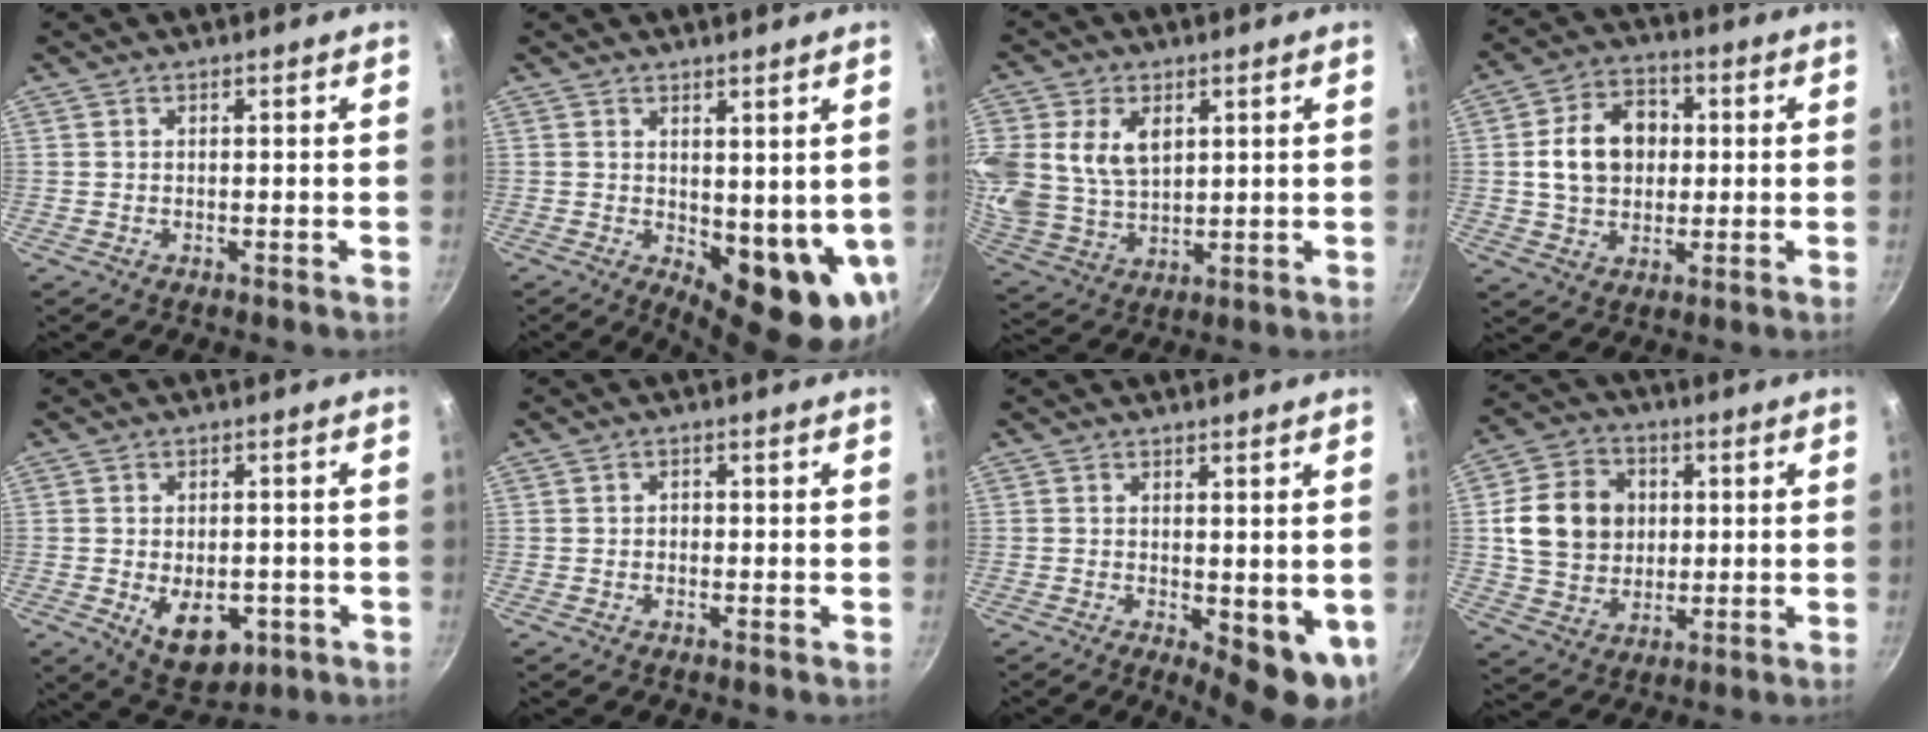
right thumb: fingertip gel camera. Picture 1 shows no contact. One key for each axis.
{"total": 11.3, "fx": 0.8, "fy": 5.1, "fz": 10.1, "tx": -0.107, "ty": -0.025, "tz": 0.026}
{"total": 15.6, "fx": 4.4, "fy": 11.1, "fz": 10.1, "tx": -0.219, "ty": -0.012, "tz": 0.094}
{"total": 12.2, "fx": 1.2, "fy": 9.4, "fz": 7.7, "tx": -0.101, "ty": 0.017, "tz": 0.014}
{"total": 9.6, "fx": -2.8, "fy": 5.9, "fz": 7.0, "tx": -0.075, "ty": 0.000, "tz": -0.023}
{"total": 1.1, "fx": -0.4, "fy": 0.9, "fz": 0.5, "tx": -0.006, "ty": 0.004, "tz": -0.010}
{"total": 8.8, "fx": -0.9, "fy": 3.4, "fz": 8.1, "tx": -0.083, "ty": -0.012, "tz": -0.003}
{"total": 13.8, "fx": 1.9, "fy": 11.5, "fz": 7.5, "tx": -0.108, "ty": 0.007, "tz": 0.031}